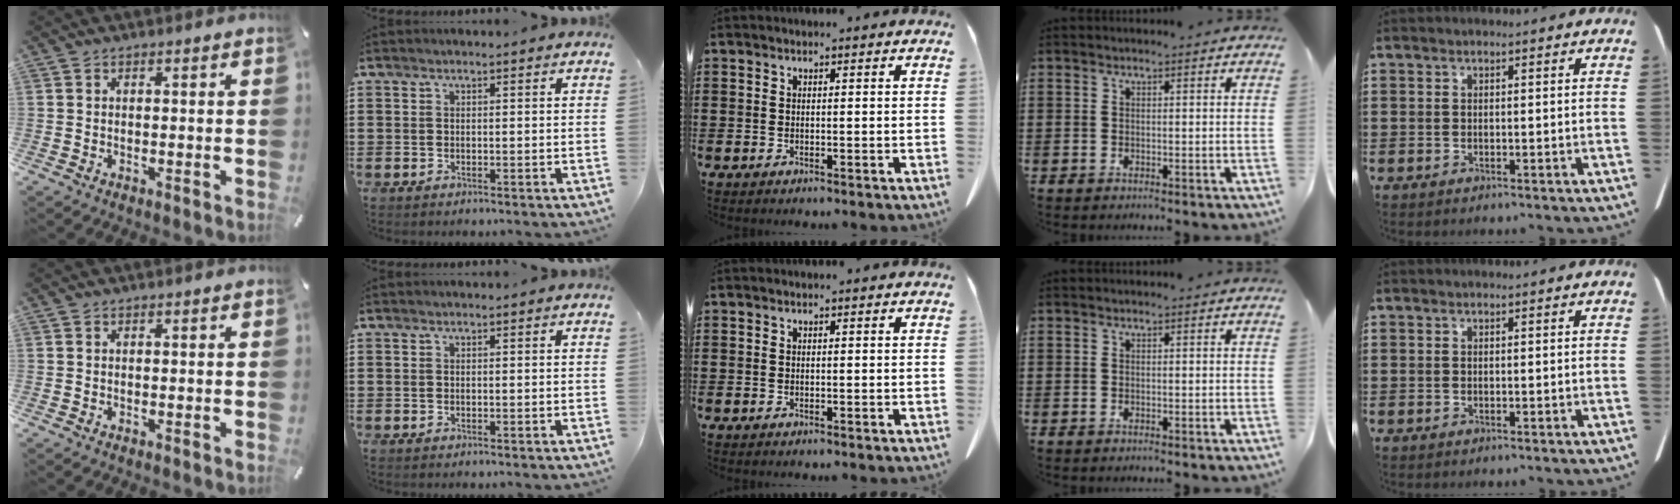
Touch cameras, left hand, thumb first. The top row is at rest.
{}